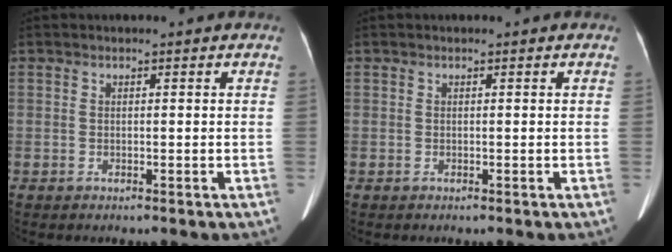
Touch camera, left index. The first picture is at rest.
{"total": 0.0}